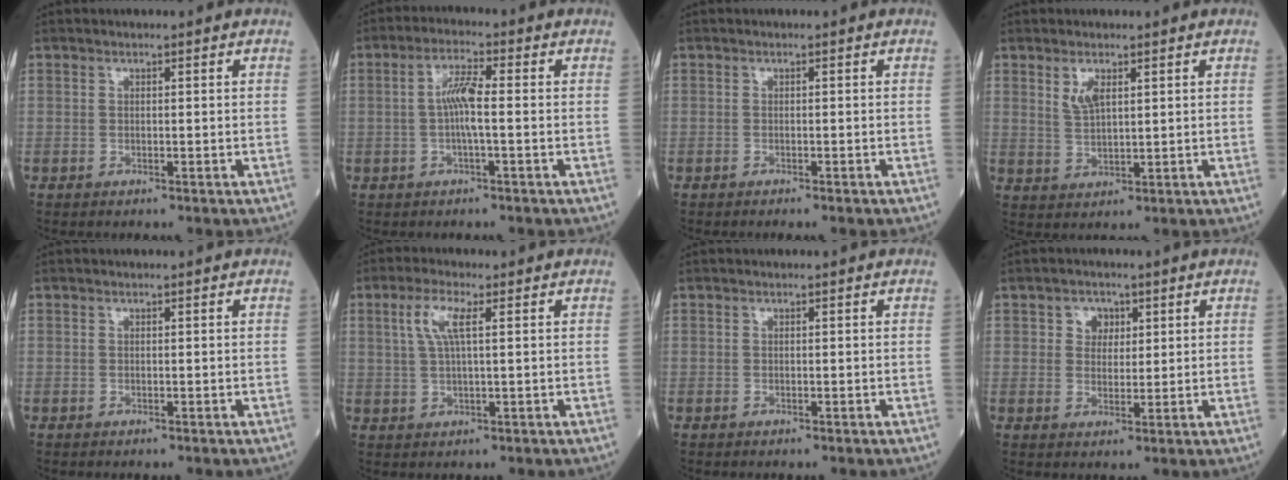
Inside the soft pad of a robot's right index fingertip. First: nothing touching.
{"total": 4.6, "force": [-0.2, 0.3, 4.6], "torque": [-0.092, 0.007, -0.002]}
{"total": 1.6, "force": [-1.4, 0.0, 0.9], "torque": [-0.015, -0.001, -0.013]}
{"total": 3.3, "force": [1.8, 1.1, 2.6], "torque": [-0.057, -0.001, 0.044]}
{"total": 0.0}
{"total": 4.8, "force": [1.8, 0.9, 4.4], "torque": [-0.099, 0.009, 0.041]}
{"total": 0.0}
{"total": 3.3, "force": [1.5, 2.6, 1.3], "torque": [-0.018, 0.005, 0.026]}